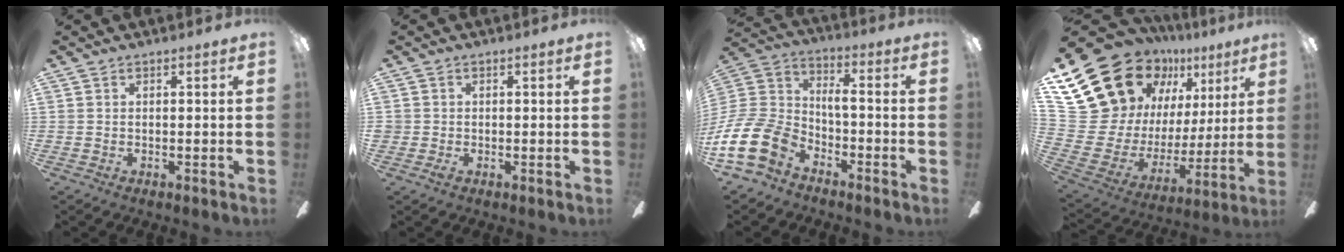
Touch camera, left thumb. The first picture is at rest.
{"total": 1.4, "force": [-0.2, 1.3, 0.6], "torque": [-0.012, 0.002, -0.003]}
{"total": 15.7, "force": [-8.2, 10.0, 9.0], "torque": [-0.206, 0.031, -0.147]}
{"total": 25.7, "force": [15.2, 17.2, 11.5], "torque": [-0.227, -0.109, 0.318]}